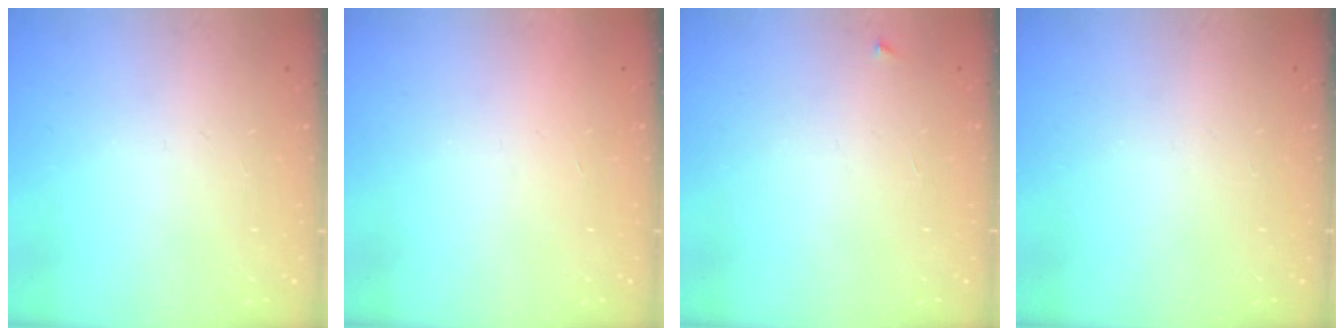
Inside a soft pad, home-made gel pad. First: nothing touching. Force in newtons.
{"total": 1.7, "press": 1.7, "slide": 0.1}
{"total": 2.3, "press": 2.3, "slide": 0.3}
{"total": 0.0}